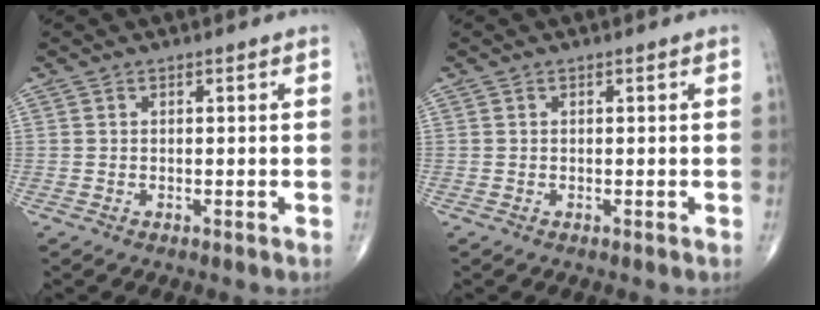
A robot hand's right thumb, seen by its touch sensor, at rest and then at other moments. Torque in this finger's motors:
{"motor_torque": [-0.18, 0.11, -0.13, -0.03, 0.01]}